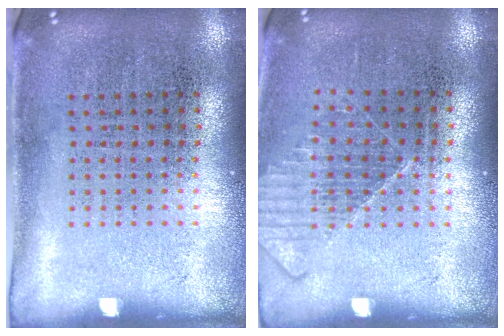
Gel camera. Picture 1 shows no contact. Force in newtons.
{"total": 1.2, "press": 1.2, "slide": 0.1}